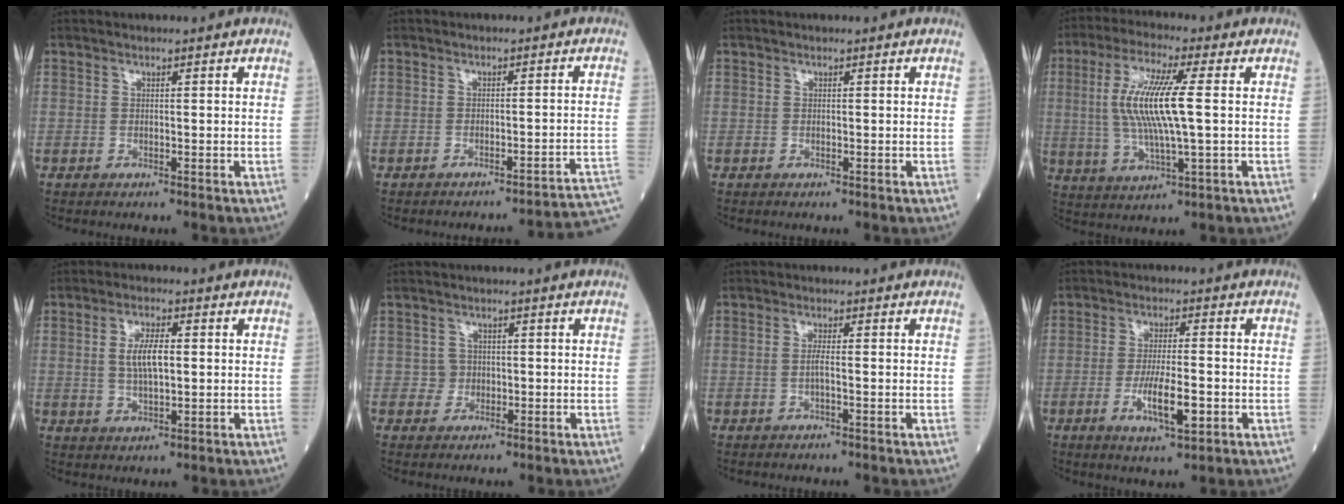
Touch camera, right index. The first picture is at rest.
{"total": 8.0, "force": [-7.6, -1.1, 2.5], "torque": [-0.004, 0.009, -0.084]}
{"total": 0.0}
{"total": 11.6, "force": [1.1, 1.2, 11.5], "torque": [-0.236, 0.003, 0.021]}
{"total": 5.5, "force": [0.7, 1.7, 5.2], "torque": [-0.102, 0.006, 0.014]}
{"total": 1.7, "force": [-0.2, 1.7, 0.1], "torque": [0.006, 0.007, -0.006]}
{"total": 1.4, "force": [-0.4, -0.1, 1.3], "torque": [-0.026, 0.001, -0.009]}
{"total": 7.1, "force": [-2.3, 1.2, 6.6], "torque": [-0.120, -0.010, -0.037]}